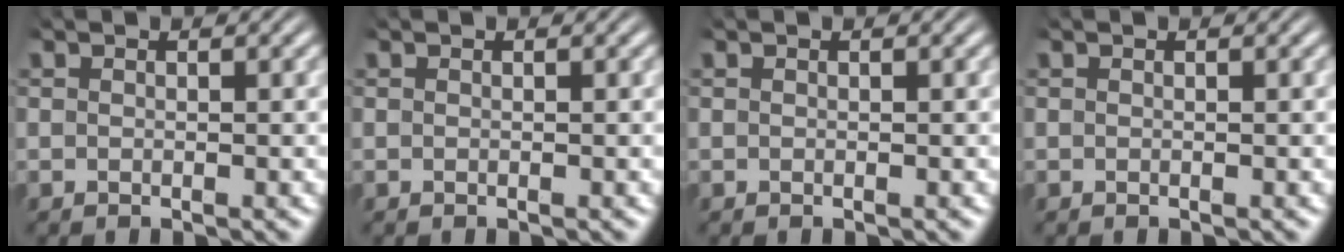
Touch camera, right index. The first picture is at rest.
{"total": 0.0}
{"total": 0.0}
{"total": 0.0}